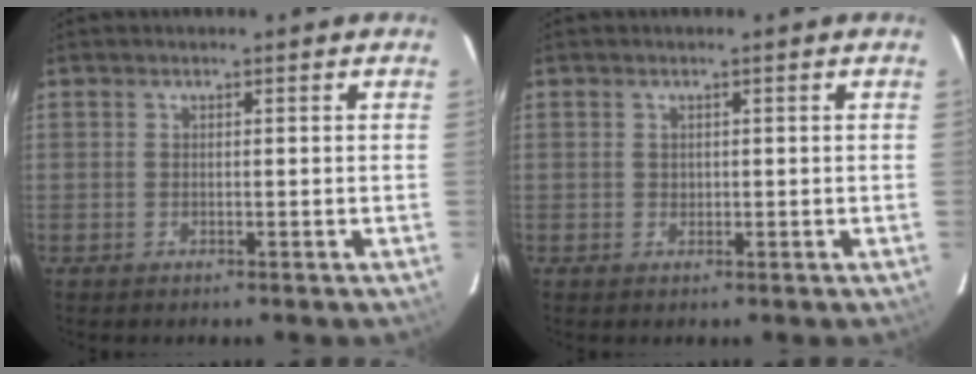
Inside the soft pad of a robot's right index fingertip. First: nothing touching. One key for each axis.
{"total": 0.8, "fx": 0.2, "fy": 0.8, "fz": 0.1, "tx": 0.001, "ty": 0.002, "tz": 0.004}